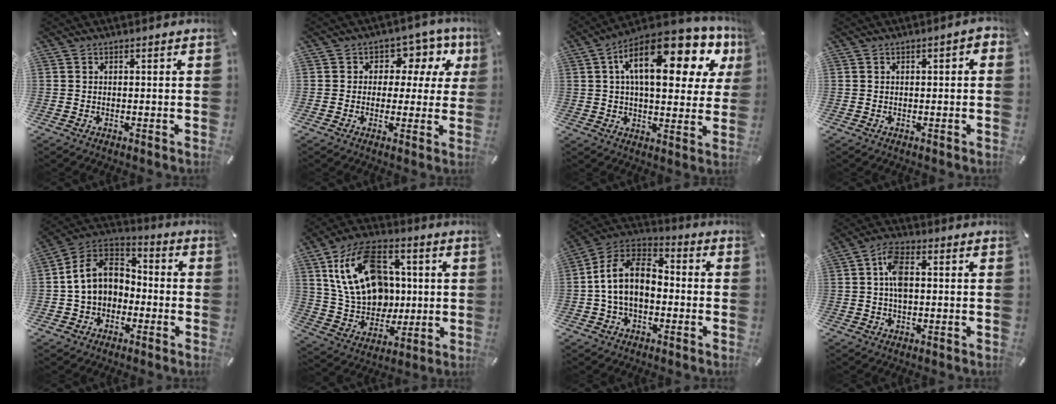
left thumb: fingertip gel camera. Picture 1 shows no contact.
{"total": 8.3, "force": [2.3, 6.6, 4.5], "torque": [-0.055, -0.010, 0.037]}
{"total": 20.9, "force": [8.9, 9.0, 16.7], "torque": [-0.267, -0.036, 0.143]}
{"total": 1.8, "force": [-0.2, 0.7, 1.7], "torque": [-0.029, 0.007, -0.004]}
{"total": 10.9, "force": [-0.4, 9.7, 5.0], "torque": [-0.135, 0.014, -0.009]}
{"total": 20.1, "force": [4.3, 15.0, 12.7], "torque": [-0.260, 0.000, 0.082]}
{"total": 12.4, "force": [-1.6, 8.6, 8.7], "torque": [-0.201, 0.014, -0.035]}
{"total": 6.4, "force": [0.5, 3.6, 5.3], "torque": [-0.101, 0.006, 0.006]}